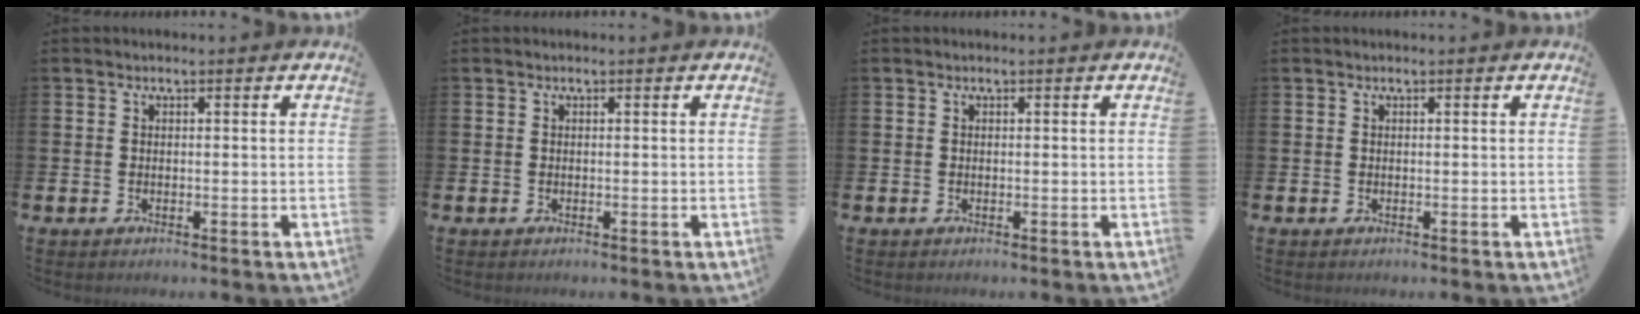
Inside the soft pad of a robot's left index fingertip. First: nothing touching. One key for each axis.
{"total": 0.0}
{"total": 0.0}
{"total": 0.0}